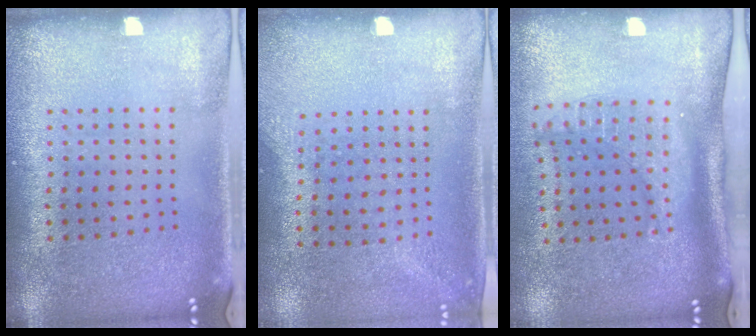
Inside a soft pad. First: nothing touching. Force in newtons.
{"total": 1.4, "press": 1.0, "slide": 0.9}
{"total": 2.2, "press": 1.7, "slide": 1.5}